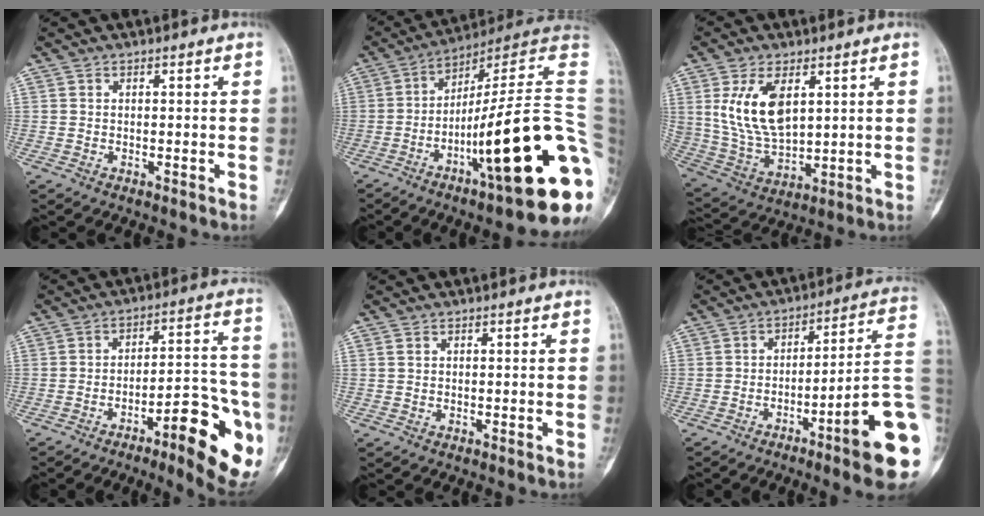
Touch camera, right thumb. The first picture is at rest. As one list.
[{"total": 27.5, "force": [-7.5, 4.2, 26.1], "torque": [-0.305, 0.036, -0.114]}, {"total": 13.4, "force": [4.0, 7.6, 10.3], "torque": [-0.186, -0.016, 0.095]}, {"total": 17.3, "force": [-7.4, 4.8, 14.9], "torque": [-0.161, 0.042, -0.098]}, {"total": 0.7, "force": [0.2, 0.6, 0.4], "torque": [-0.004, 0.000, 0.004]}, {"total": 16.9, "force": [-6.1, 1.9, 15.6], "torque": [-0.165, 0.035, -0.089]}]